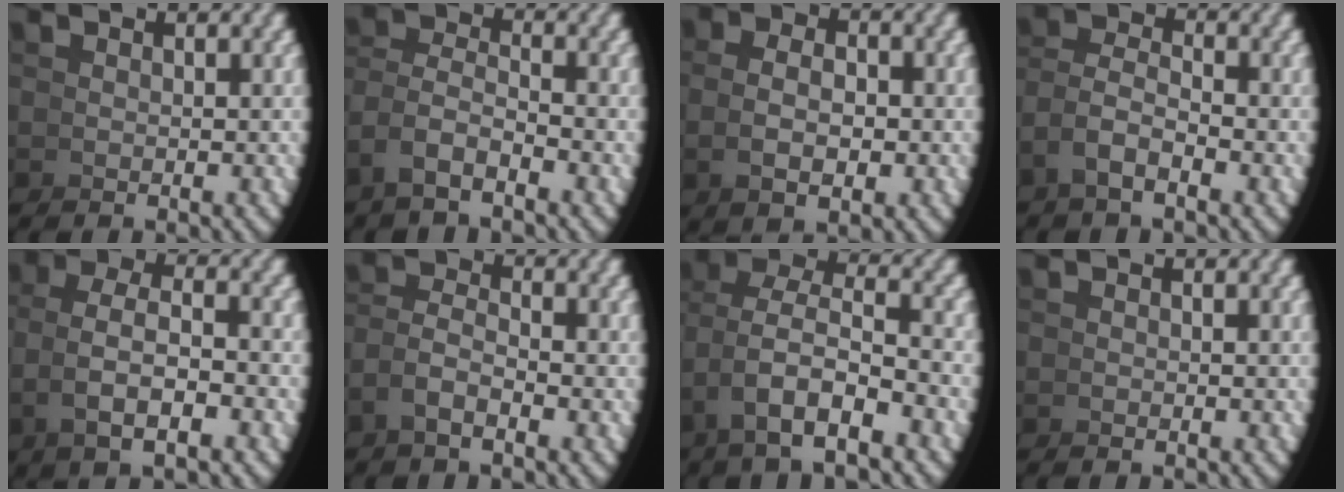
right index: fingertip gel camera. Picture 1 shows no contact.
{"total": 3.4, "force": [-1.3, 2.2, 2.3], "torque": [-0.057, -0.012, -0.020]}
{"total": 2.4, "force": [0.0, 0.9, 2.3], "torque": [-0.033, 0.001, 0.004]}
{"total": 2.9, "force": [-0.8, 1.8, 2.2], "torque": [-0.051, -0.010, -0.012]}
{"total": 3.8, "force": [0.4, 1.3, 3.6], "torque": [-0.065, 0.005, 0.012]}
{"total": 2.2, "force": [-0.9, 1.0, 1.7], "torque": [-0.037, -0.008, -0.015]}
{"total": 5.2, "force": [1.0, 2.9, 4.2], "torque": [-0.083, 0.002, 0.020]}
{"total": 0.0}